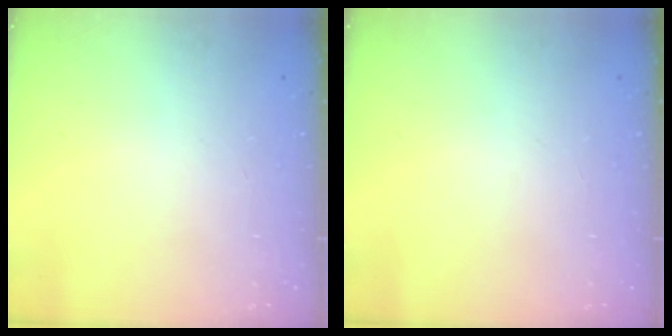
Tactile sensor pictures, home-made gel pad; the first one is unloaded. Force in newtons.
{"total": 0.0}